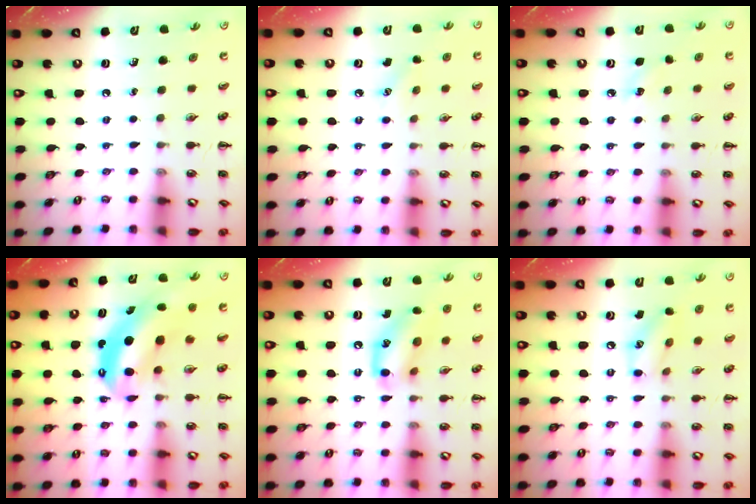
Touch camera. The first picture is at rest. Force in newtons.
{"total": 5.9, "press": 5.7, "slide": 1.5}
{"total": 4.8, "press": 4.6, "slide": 1.3}
{"total": 8.4, "press": 8.0, "slide": 2.4}
{"total": 13.8, "press": 13.6, "slide": 2.4}
{"total": 9.6, "press": 9.6, "slide": 1.1}